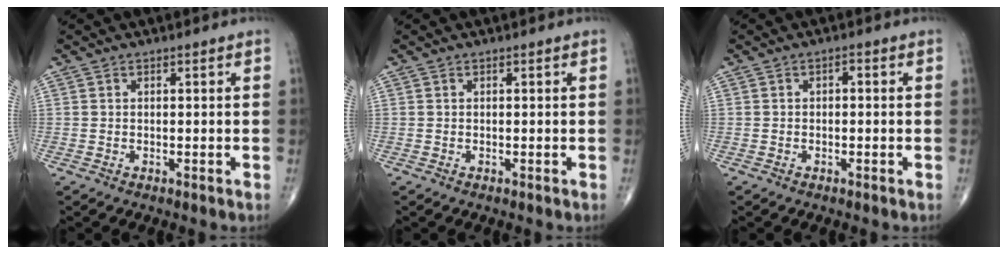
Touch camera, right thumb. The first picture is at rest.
{"total": 0.0}
{"total": 1.0, "force": [-0.1, 0.6, 0.8], "torque": [-0.007, 0.006, -0.006]}